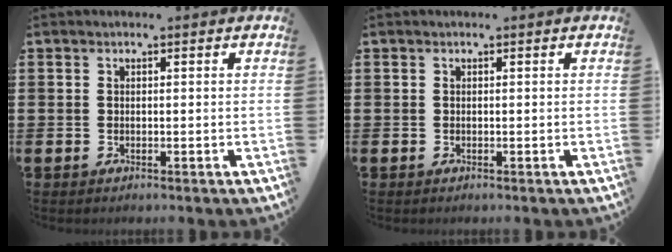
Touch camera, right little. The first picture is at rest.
{"total": 0.0}